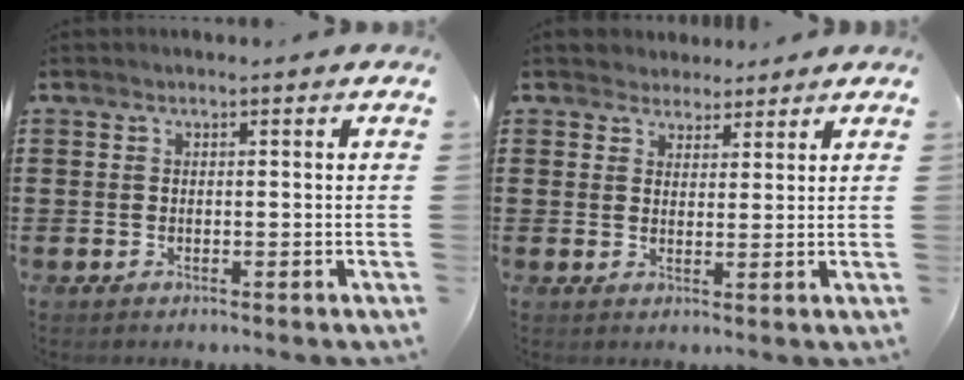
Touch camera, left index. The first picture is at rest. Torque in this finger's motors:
{"motor_torque": [0.03, -0.01, 0.05, 0.02]}